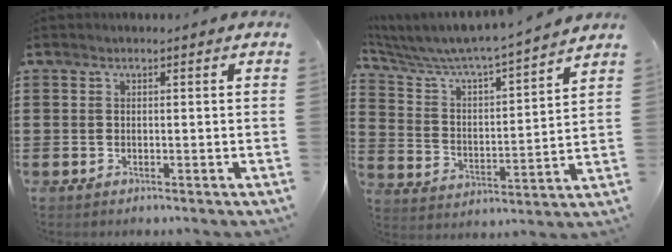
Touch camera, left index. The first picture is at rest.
{"total": 4.7, "force": [4.5, -0.1, 1.4], "torque": [-0.053, -0.043, 0.065]}